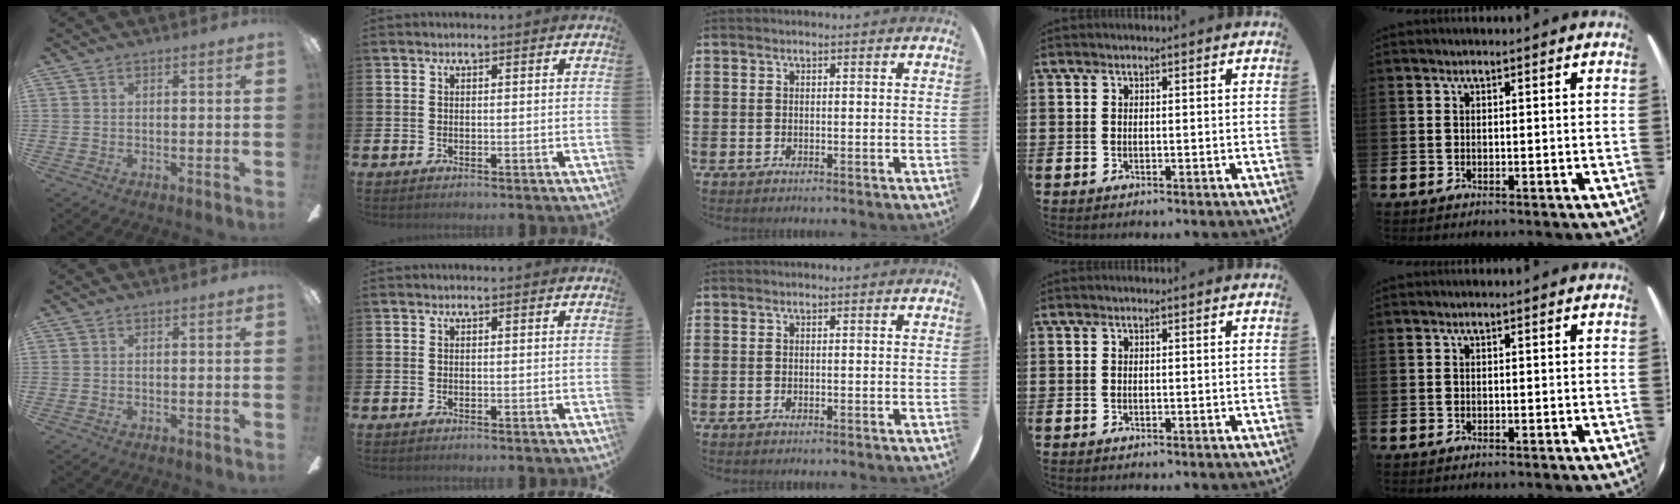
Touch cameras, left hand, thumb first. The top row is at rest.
{}